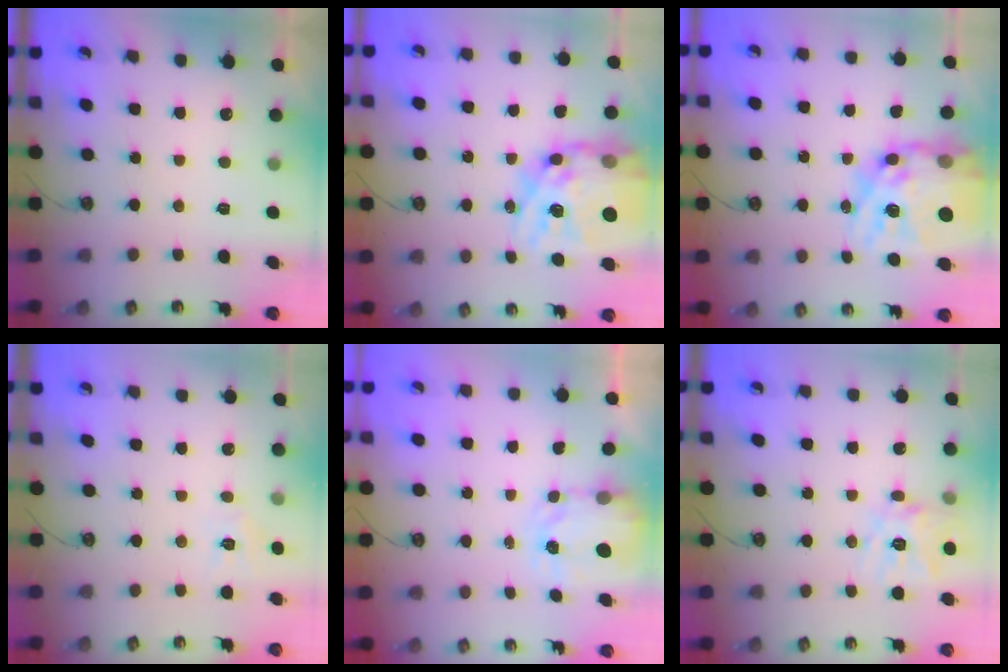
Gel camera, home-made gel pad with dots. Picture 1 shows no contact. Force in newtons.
{"total": 26.7, "press": 26.6, "slide": 2.6}
{"total": 26.7, "press": 26.6, "slide": 2.6}
{"total": 5.3, "press": 5.2, "slide": 0.6}
{"total": 3.6, "press": 3.5, "slide": 0.5}
{"total": 13.5, "press": 13.4, "slide": 1.5}